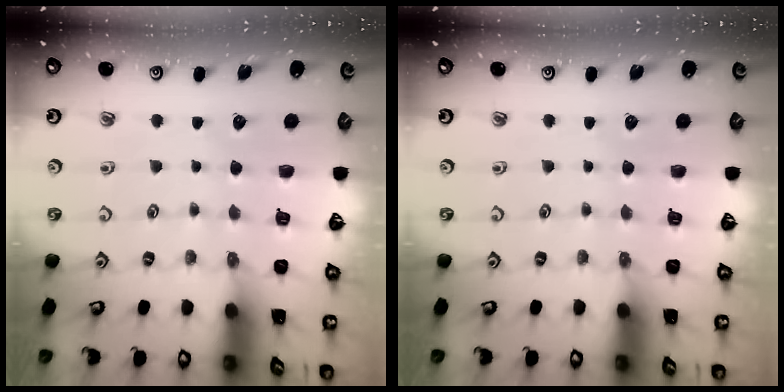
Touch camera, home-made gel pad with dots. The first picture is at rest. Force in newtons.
{"total": 0.0}